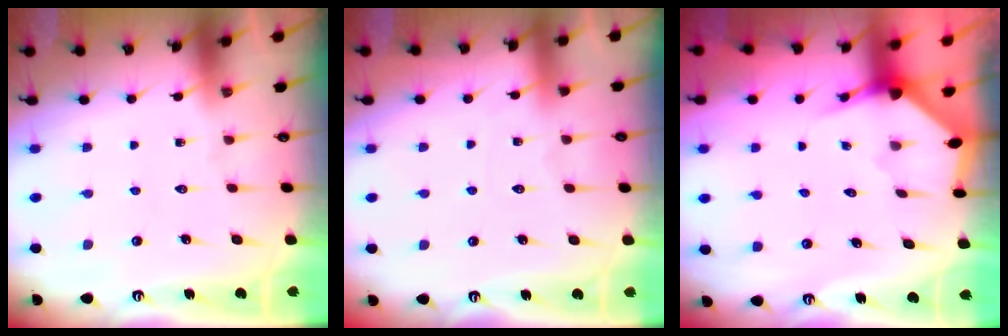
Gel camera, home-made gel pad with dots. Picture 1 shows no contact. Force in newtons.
{"total": 3.7, "press": 3.7, "slide": 0.4}
{"total": 2.8, "press": 2.8, "slide": 0.2}